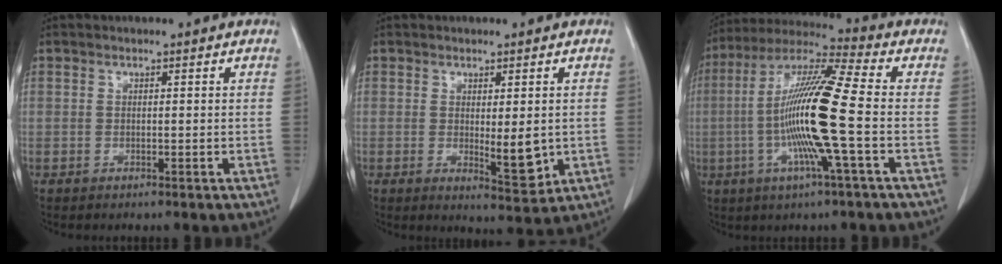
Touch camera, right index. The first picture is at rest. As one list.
[{"total": 5.4, "force": [-0.4, 1.6, 5.2], "torque": [-0.070, -0.013, 0.002]}, {"total": 15.9, "force": [-2.7, -0.5, 15.7], "torque": [-0.307, -0.003, -0.065]}]